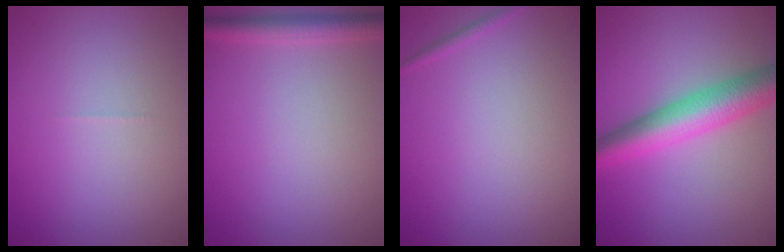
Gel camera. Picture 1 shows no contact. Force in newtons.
{"total": 2.8, "press": 2.8, "slide": 0.2}
{"total": 0.6, "press": 0.6, "slide": 0.1}
{"total": 6.2, "press": 6.2, "slide": 0.3}